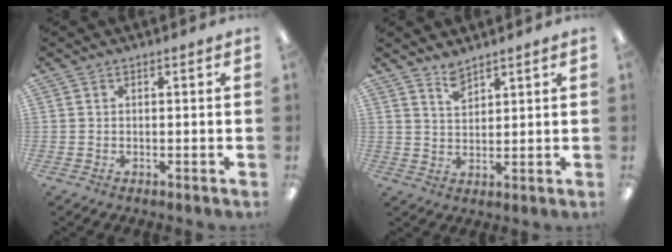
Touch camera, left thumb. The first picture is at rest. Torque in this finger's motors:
{"motor_torque": [0.11, -0.03, -0.30, -0.05, 0.09]}